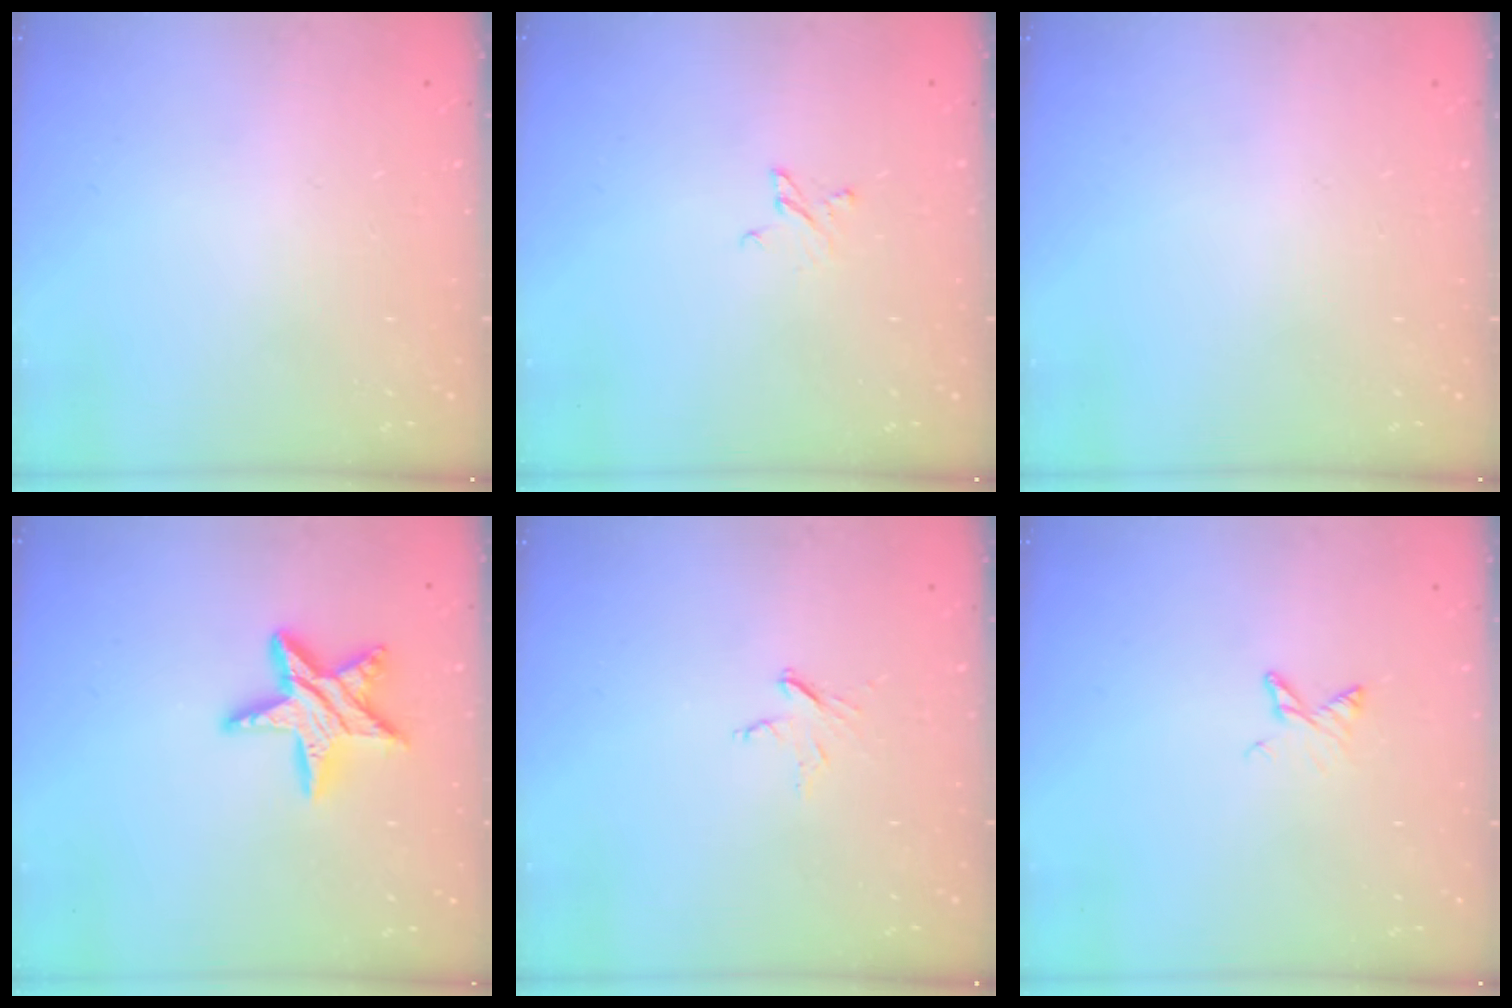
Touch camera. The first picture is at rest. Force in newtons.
{"total": 2.4, "press": 2.4, "slide": 0.2}
{"total": 0.0}
{"total": 11.6, "press": 11.6, "slide": 0.6}
{"total": 3.7, "press": 3.7, "slide": 0.4}
{"total": 3.6, "press": 3.6, "slide": 0.4}